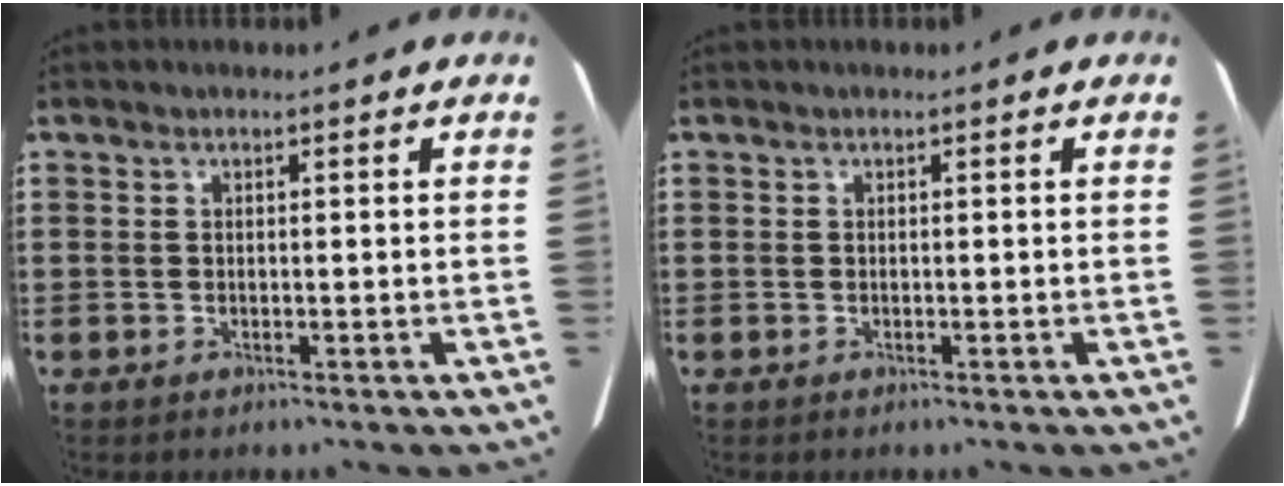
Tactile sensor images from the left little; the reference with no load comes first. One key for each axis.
{"total": 0.0}